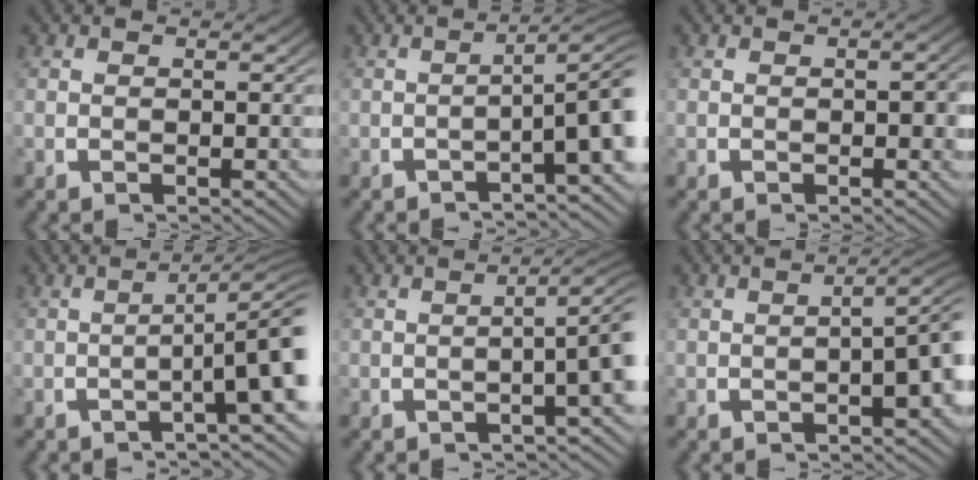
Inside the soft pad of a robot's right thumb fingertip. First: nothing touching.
{"total": 5.0, "force": [-1.5, 1.3, 4.6], "torque": [-0.069, -0.001, -0.021]}
{"total": 1.6, "force": [-0.4, 0.8, 1.4], "torque": [-0.017, -0.007, -0.004]}
{"total": 5.9, "force": [-1.2, 1.4, 5.5], "torque": [-0.081, -0.004, -0.017]}
{"total": 4.1, "force": [-0.5, 1.0, 4.0], "torque": [-0.056, 0.007, -0.011]}
{"total": 4.8, "force": [-0.4, 1.9, 4.3], "torque": [-0.050, 0.006, -0.009]}